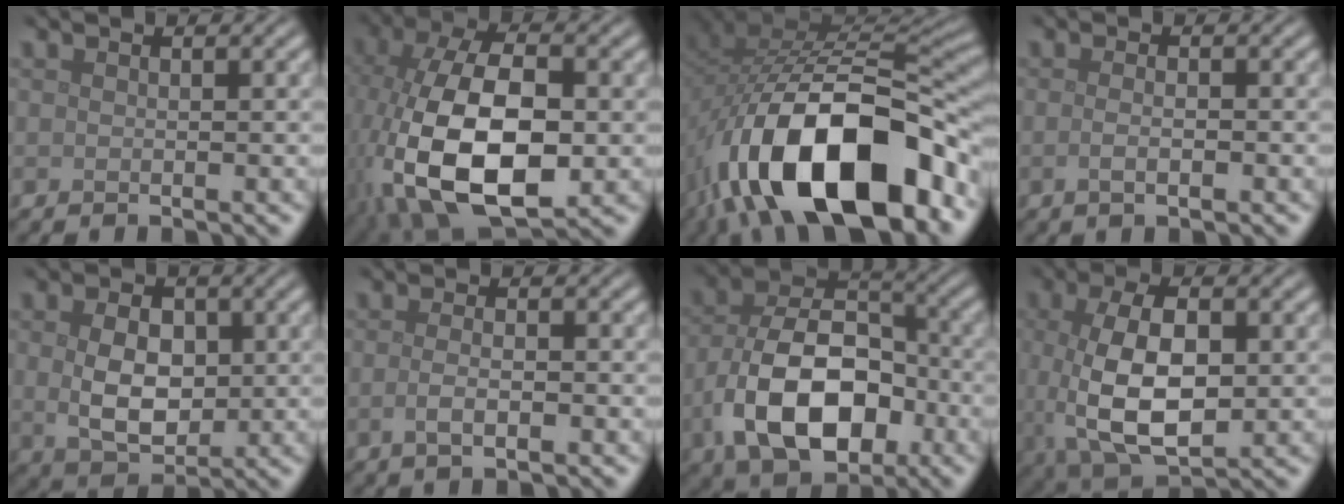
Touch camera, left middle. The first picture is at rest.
{"total": 15.5, "force": [-2.8, 8.6, 12.5], "torque": [-0.268, -0.026, -0.041]}
{"total": 17.5, "force": [-7.9, 8.7, 12.9], "torque": [-0.219, -0.011, -0.125]}
{"total": 1.9, "force": [-0.4, 0.7, 1.7], "torque": [-0.015, -0.004, -0.008]}
{"total": 5.3, "force": [0.3, 3.5, 4.0], "torque": [-0.075, -0.006, 0.009]}
{"total": 2.1, "force": [-0.6, 0.7, 1.9], "torque": [-0.033, -0.002, -0.011]}
{"total": 11.3, "force": [-3.5, 7.1, 8.1], "torque": [-0.158, -0.007, -0.063]}
{"total": 9.4, "force": [-0.4, 4.9, 8.0], "torque": [-0.170, -0.011, 0.000]}